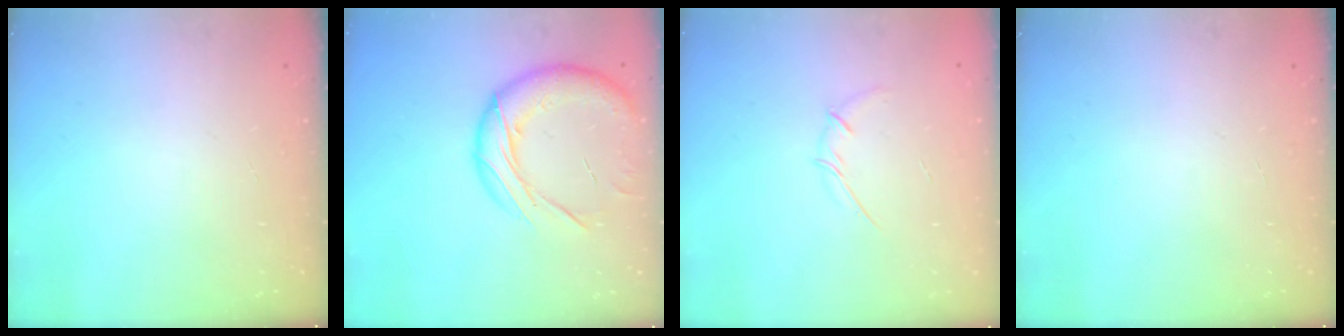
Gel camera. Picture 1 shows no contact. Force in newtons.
{"total": 18.1, "press": 17.9, "slide": 2.8}
{"total": 3.6, "press": 3.5, "slide": 0.9}
{"total": 0.0}